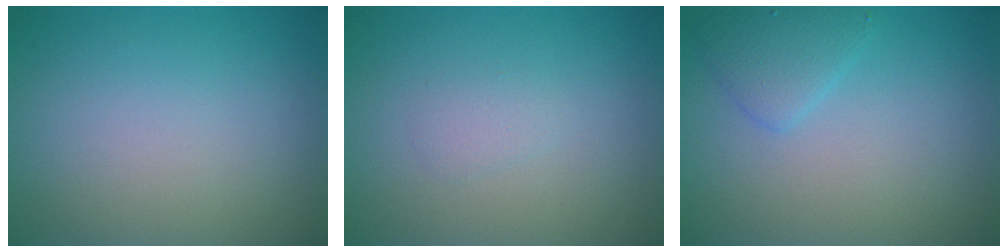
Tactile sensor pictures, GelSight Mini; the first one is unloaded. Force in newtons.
{"total": 0.9, "press": 0.9, "slide": 0.0}
{"total": 2.1, "press": 2.1, "slide": 0.0}